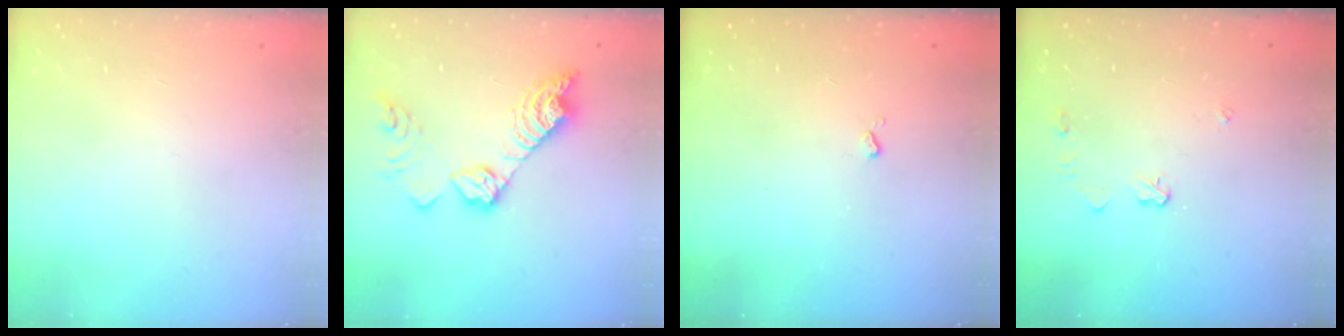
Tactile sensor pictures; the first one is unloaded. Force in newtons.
{"total": 15.8, "press": 15.7, "slide": 0.8}
{"total": 2.5, "press": 2.4, "slide": 0.5}
{"total": 5.4, "press": 5.3, "slide": 0.4}